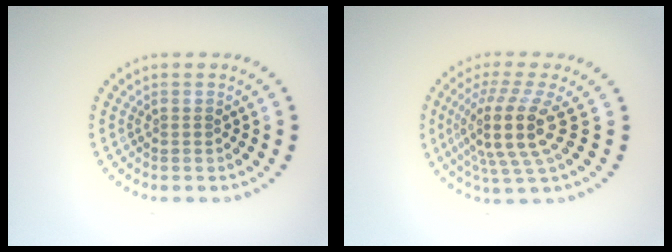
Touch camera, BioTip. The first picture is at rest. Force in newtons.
{"total": 4.9, "press": 3.7, "slide": 3.2}